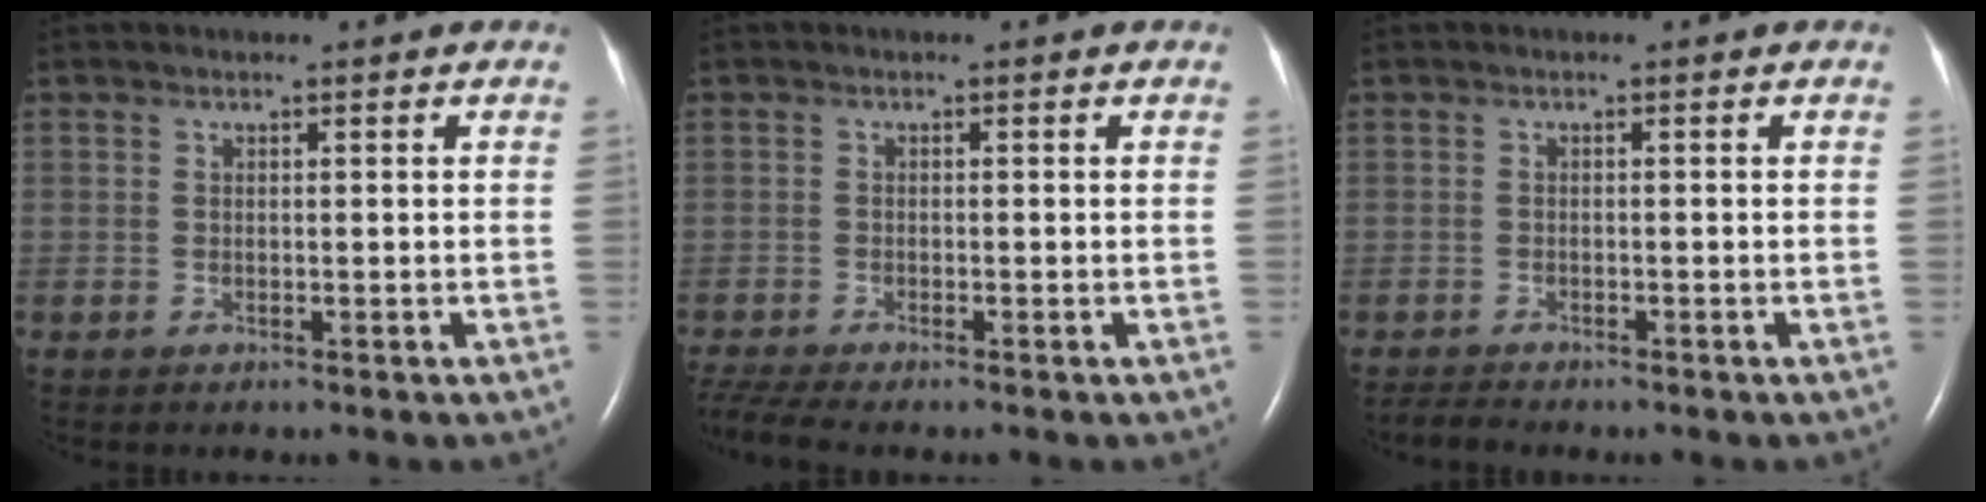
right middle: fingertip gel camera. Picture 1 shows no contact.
{"total": 4.2, "force": [-3.7, -0.2, 2.1], "torque": [-0.050, -0.013, -0.070]}
{"total": 1.4, "force": [-1.4, 0.0, 0.1], "torque": [-0.008, -0.009, -0.024]}